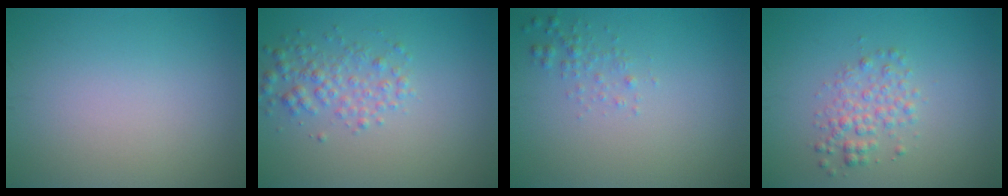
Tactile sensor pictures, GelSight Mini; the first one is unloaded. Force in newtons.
{"total": 2.6, "press": 2.6, "slide": 0.0}
{"total": 1.1, "press": 1.1, "slide": 0.1}
{"total": 2.5, "press": 2.5, "slide": 0.1}